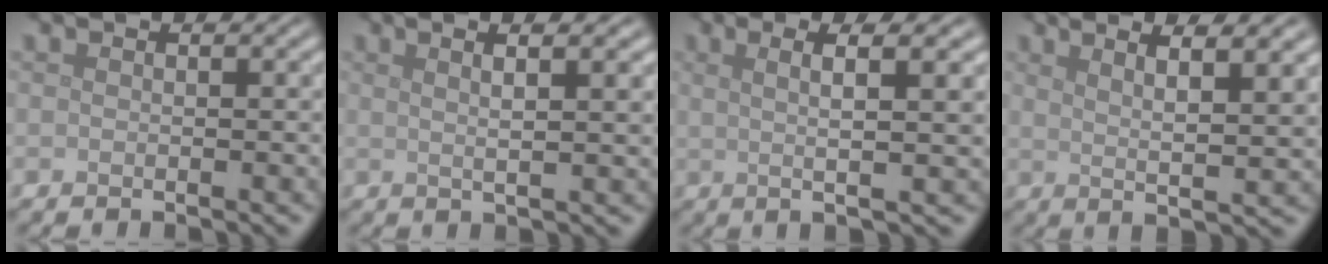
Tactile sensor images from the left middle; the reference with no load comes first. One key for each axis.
{"total": 5.3, "fx": 2.6, "fy": 1.6, "fz": 4.3, "tx": -0.044, "ty": 0.021, "tz": 0.012}
{"total": 5.3, "fx": 1.5, "fy": 0.9, "fz": 5.0, "tx": -0.079, "ty": 0.008, "tz": 0.025}
{"total": 7.3, "fx": 3.8, "fy": 1.8, "fz": 5.9, "tx": -0.065, "ty": 0.024, "tz": 0.036}